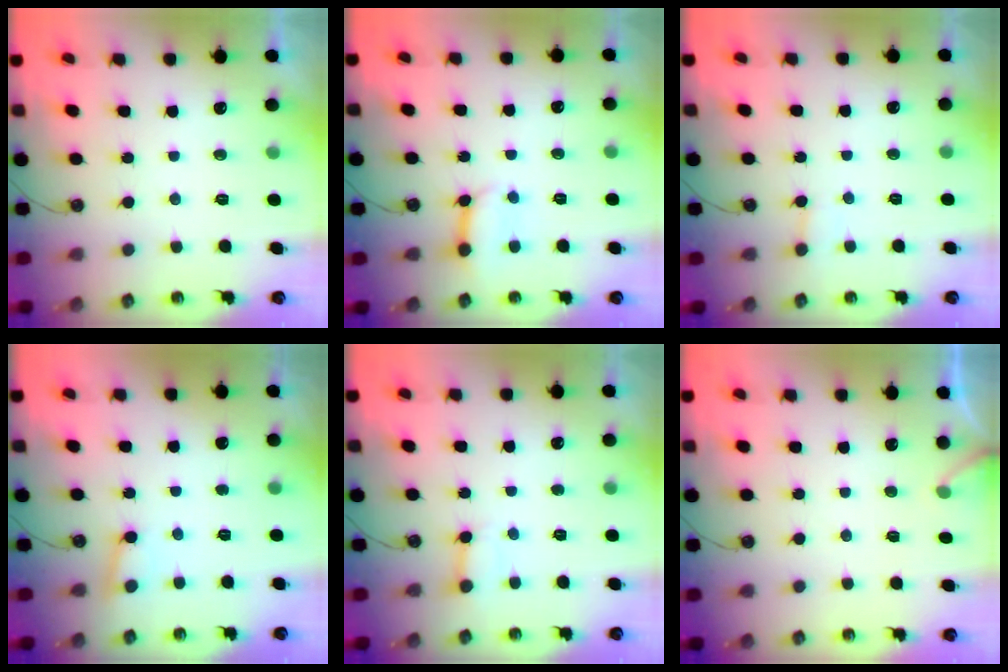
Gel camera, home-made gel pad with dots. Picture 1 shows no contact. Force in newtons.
{"total": 7.2, "press": 7.2, "slide": 0.7}
{"total": 2.4, "press": 2.4, "slide": 0.3}
{"total": 2.9, "press": 2.9, "slide": 0.3}
{"total": 4.2, "press": 4.2, "slide": 0.6}
{"total": 3.0, "press": 3.0, "slide": 0.2}